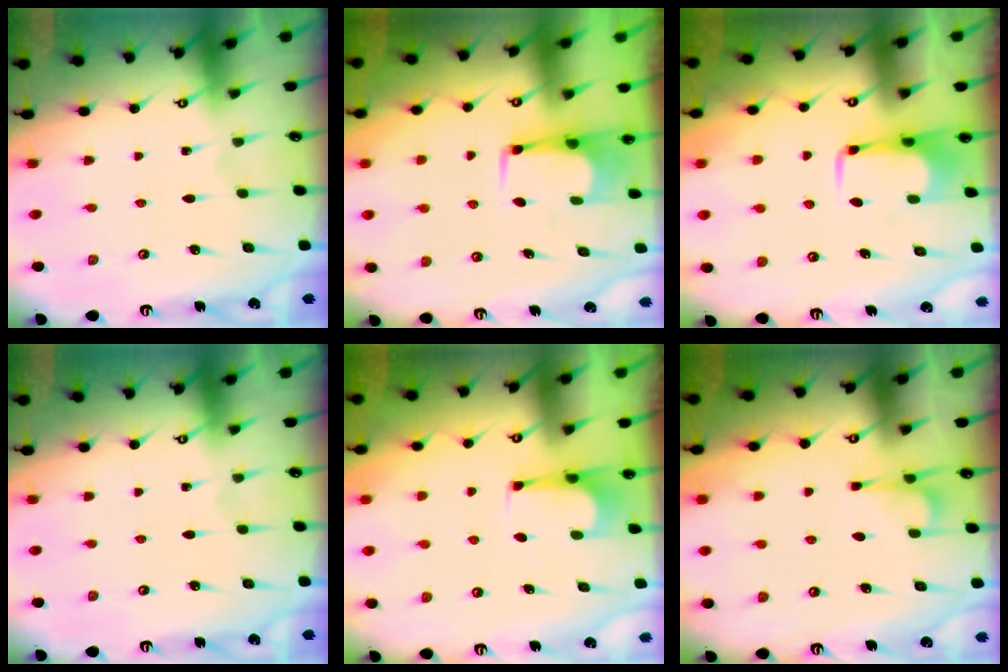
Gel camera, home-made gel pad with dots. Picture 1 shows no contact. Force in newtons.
{"total": 2.4, "press": 2.4, "slide": 0.4}
{"total": 1.7, "press": 1.6, "slide": 0.5}
{"total": 0.0}
{"total": 1.4, "press": 1.4, "slide": 0.4}
{"total": 2.4, "press": 2.3, "slide": 0.8}